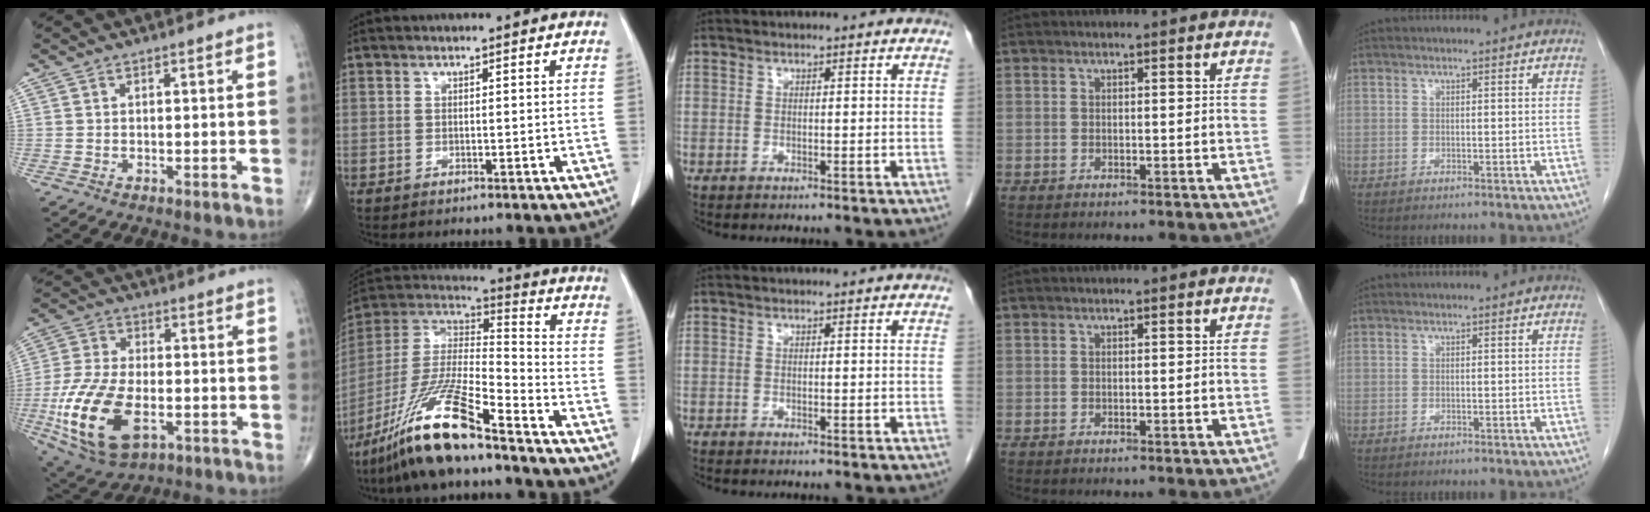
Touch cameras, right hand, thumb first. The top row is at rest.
{"thumb": {"total": 18.8, "force": [-5.5, 10.1, 14.9], "torque": [-0.308, 0.001, -0.089]}, "index": {"total": 17.2, "force": [-12.2, 1.6, 12.0], "torque": [-0.255, -0.022, -0.229]}, "middle": {"total": 0.8, "force": [-0.7, 0.1, 0.3], "torque": [-0.005, 0.000, -0.009]}}